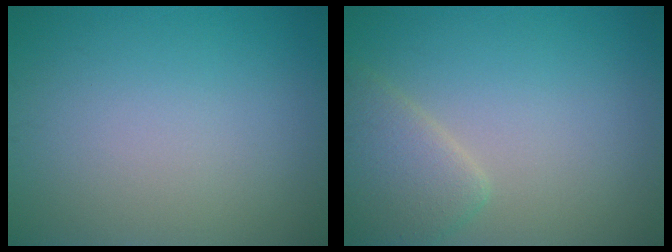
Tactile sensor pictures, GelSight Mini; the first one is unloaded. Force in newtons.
{"total": 3.4, "press": 3.4, "slide": 0.2}